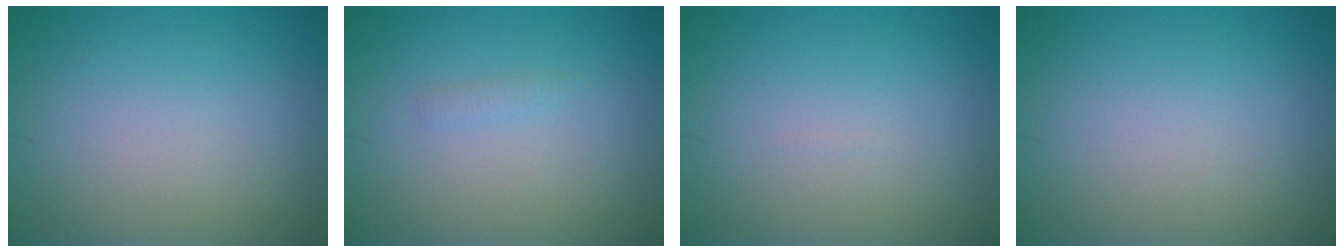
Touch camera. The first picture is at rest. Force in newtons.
{"total": 0.6, "press": 0.6, "slide": 0.1}
{"total": 0.0}
{"total": 0.0}